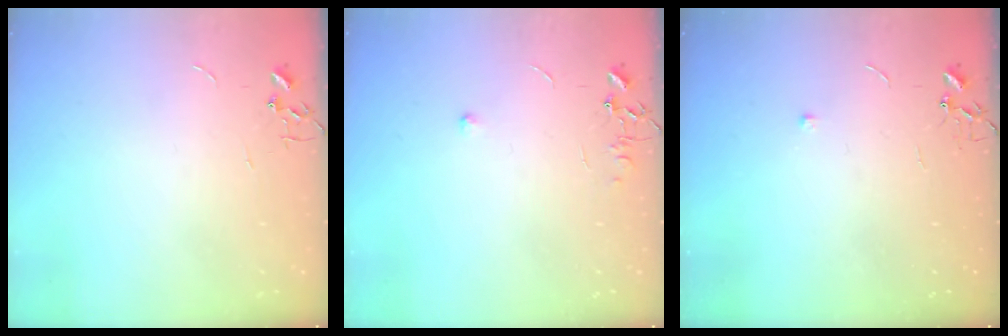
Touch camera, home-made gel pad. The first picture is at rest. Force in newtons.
{"total": 6.2, "press": 6.2, "slide": 0.8}
{"total": 4.4, "press": 4.3, "slide": 0.6}